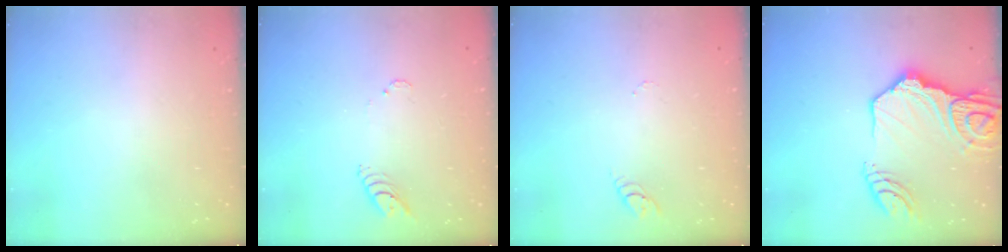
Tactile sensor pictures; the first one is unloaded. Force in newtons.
{"total": 4.2, "press": 4.1, "slide": 0.4}
{"total": 2.9, "press": 2.9, "slide": 0.4}
{"total": 22.2, "press": 22.1, "slide": 2.5}